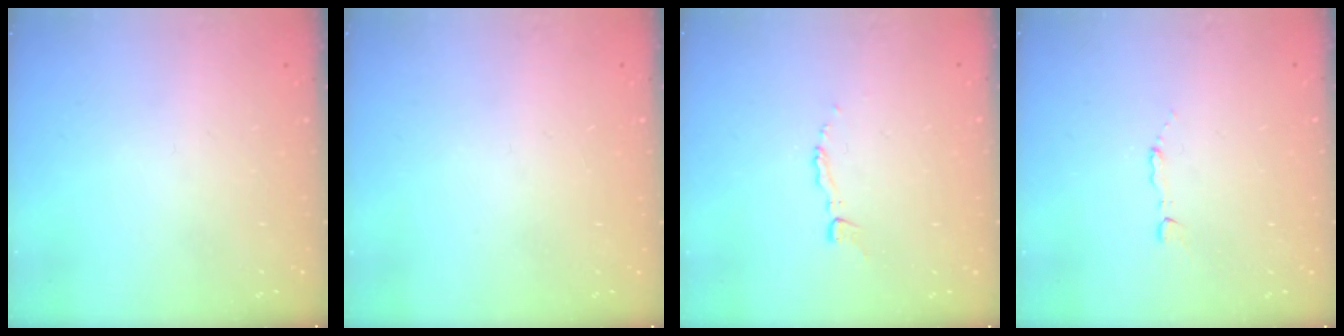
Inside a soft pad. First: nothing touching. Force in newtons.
{"total": 0.0}
{"total": 2.9, "press": 2.9, "slide": 0.2}
{"total": 1.2, "press": 1.2, "slide": 0.1}